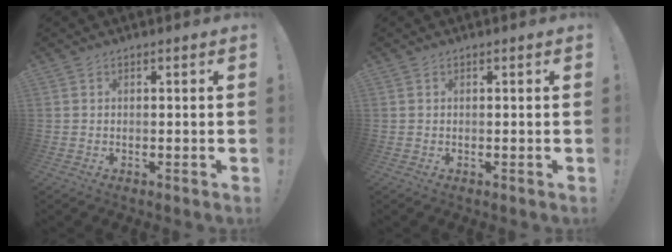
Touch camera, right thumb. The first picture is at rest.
{"total": 0.0}